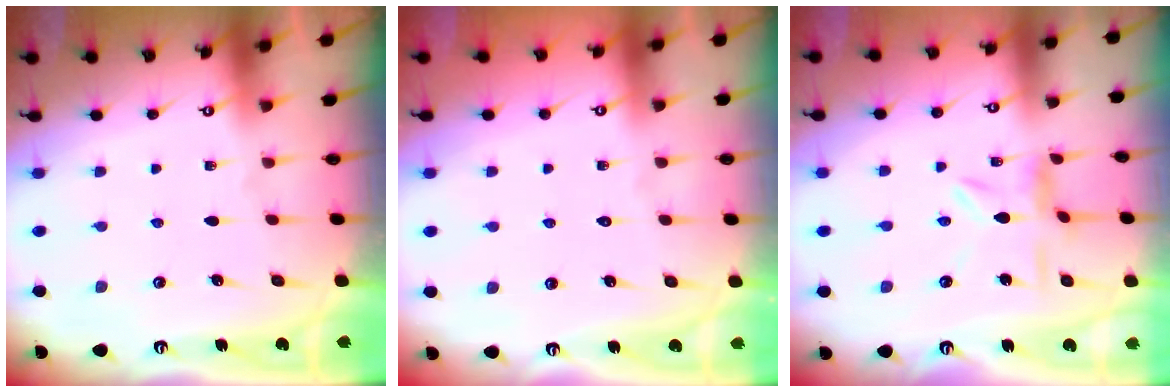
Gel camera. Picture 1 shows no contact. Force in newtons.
{"total": 1.4, "press": 1.4, "slide": 0.1}
{"total": 3.9, "press": 3.9, "slide": 0.5}